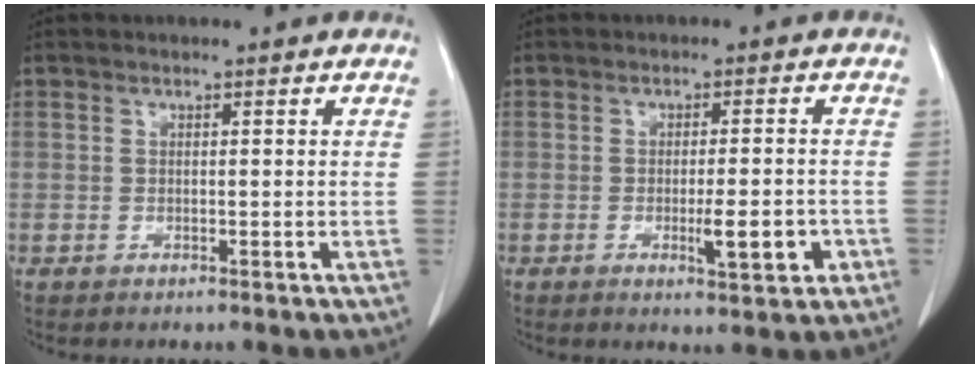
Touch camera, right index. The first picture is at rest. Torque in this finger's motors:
{"motor_torque": [0.21, 0.04, 0.15, 0.02]}